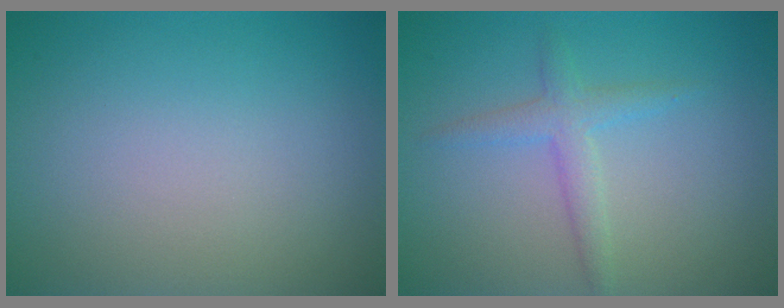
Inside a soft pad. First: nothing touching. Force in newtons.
{"total": 2.2, "press": 2.2, "slide": 0.1}